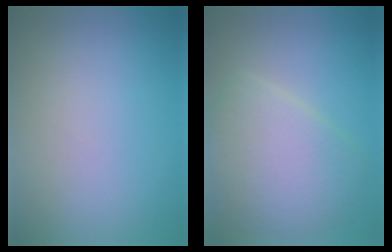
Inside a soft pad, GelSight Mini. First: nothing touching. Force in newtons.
{"total": 5.8, "press": 5.8, "slide": 0.2}